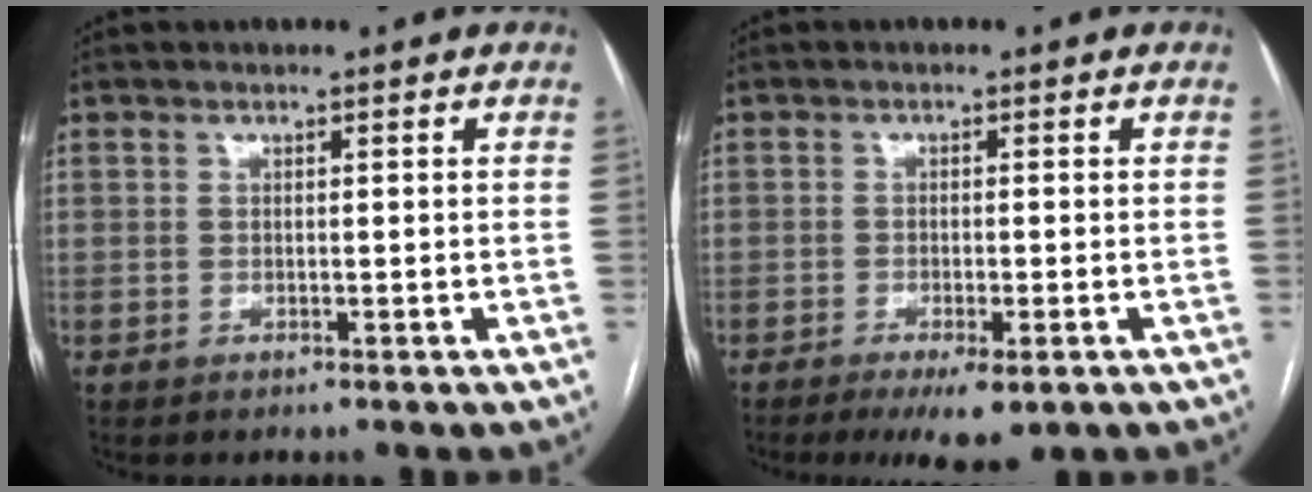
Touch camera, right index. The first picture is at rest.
{"total": 5.4, "force": [-3.1, 1.1, 4.3], "torque": [-0.066, -0.012, -0.044]}